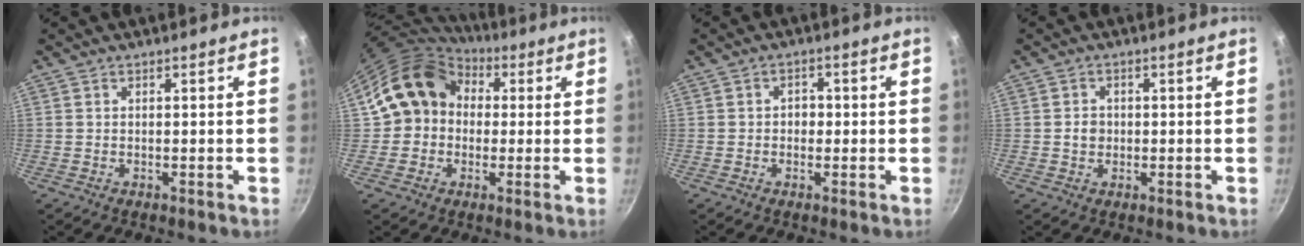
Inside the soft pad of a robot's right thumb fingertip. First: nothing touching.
{"total": 14.6, "force": [2.2, 12.4, 7.3], "torque": [-0.104, 0.037, 0.025]}
{"total": 2.3, "force": [-0.3, 1.9, 1.2], "torque": [-0.002, 0.005, -0.006]}
{"total": 2.4, "force": [-0.2, 2.1, 1.1], "torque": [-0.008, 0.007, -0.004]}